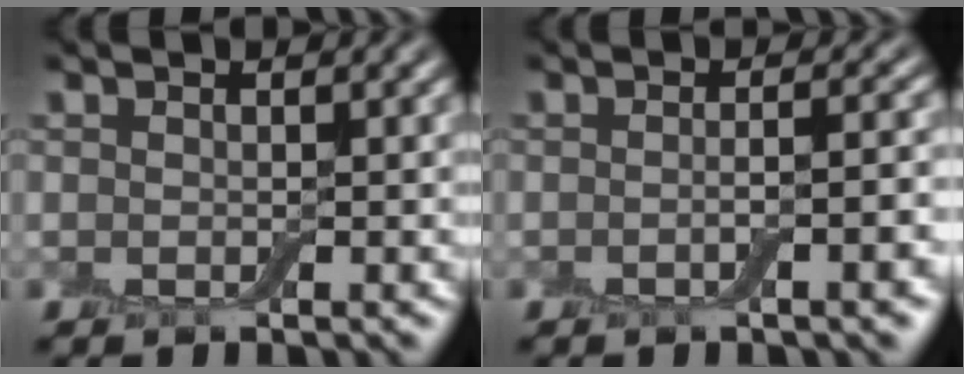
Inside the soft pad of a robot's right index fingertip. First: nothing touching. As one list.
[{"total": 4.0, "force": [-0.9, 1.2, 3.7], "torque": [-0.035, 0.007, -0.017]}]